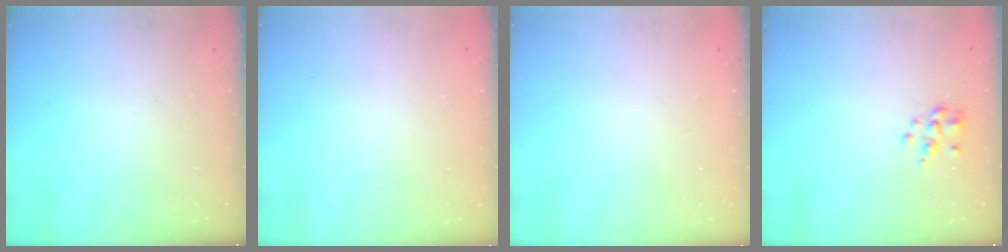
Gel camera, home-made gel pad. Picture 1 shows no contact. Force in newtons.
{"total": 1.6, "press": 1.6, "slide": 0.2}
{"total": 1.8, "press": 1.8, "slide": 0.2}
{"total": 2.7, "press": 2.6, "slide": 0.6}